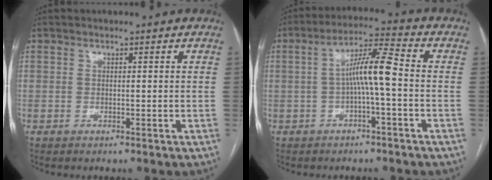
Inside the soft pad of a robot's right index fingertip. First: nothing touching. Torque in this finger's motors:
{"motor_torque": [0.53, -0.03, 0.45, 0.09]}